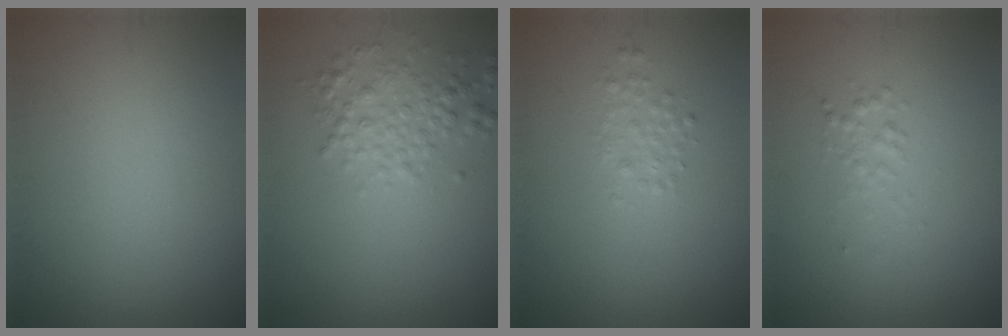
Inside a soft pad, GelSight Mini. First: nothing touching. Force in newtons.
{"total": 2.8, "press": 2.8, "slide": 0.1}
{"total": 1.3, "press": 1.3, "slide": 0.0}
{"total": 1.1, "press": 1.1, "slide": 0.1}